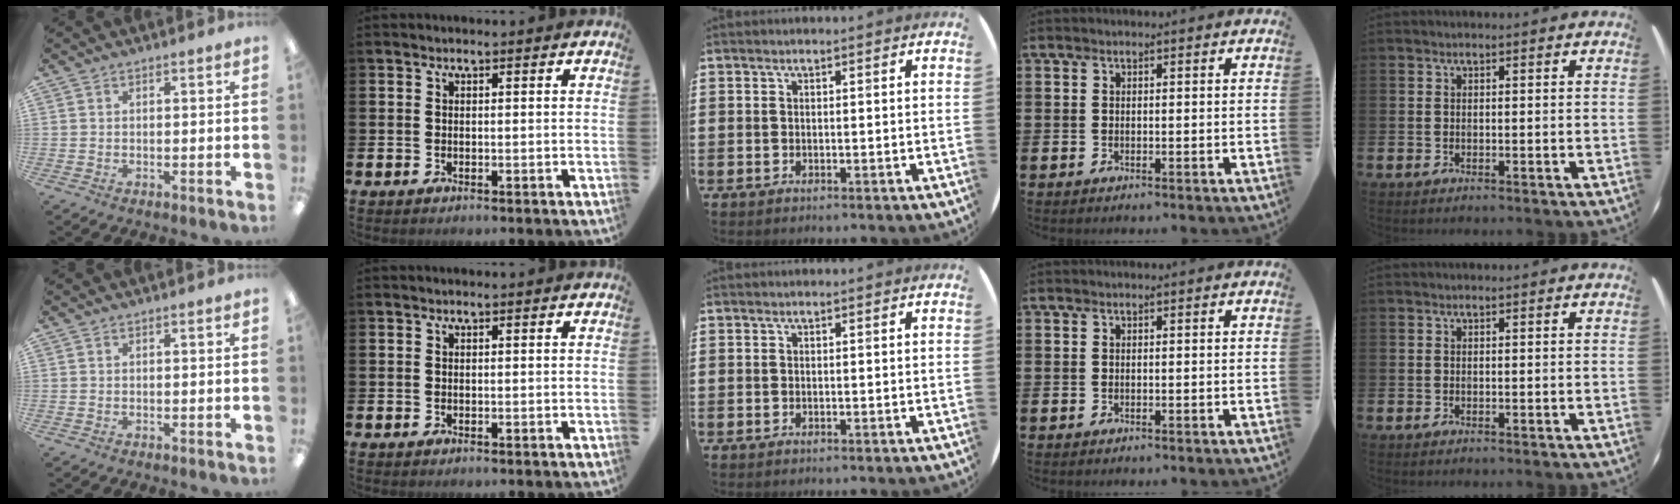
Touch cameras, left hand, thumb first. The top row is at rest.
{}